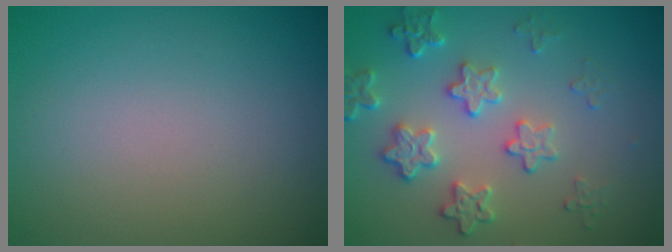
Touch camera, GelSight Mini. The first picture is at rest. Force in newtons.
{"total": 4.0, "press": 3.5, "slide": 2.1}